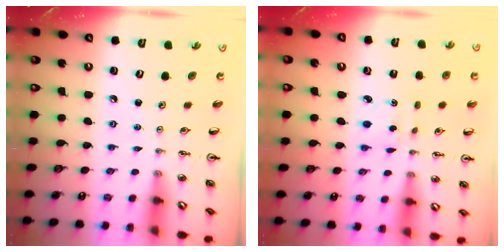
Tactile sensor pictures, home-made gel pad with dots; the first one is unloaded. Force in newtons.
{"total": 2.6, "press": 2.5, "slide": 0.6}